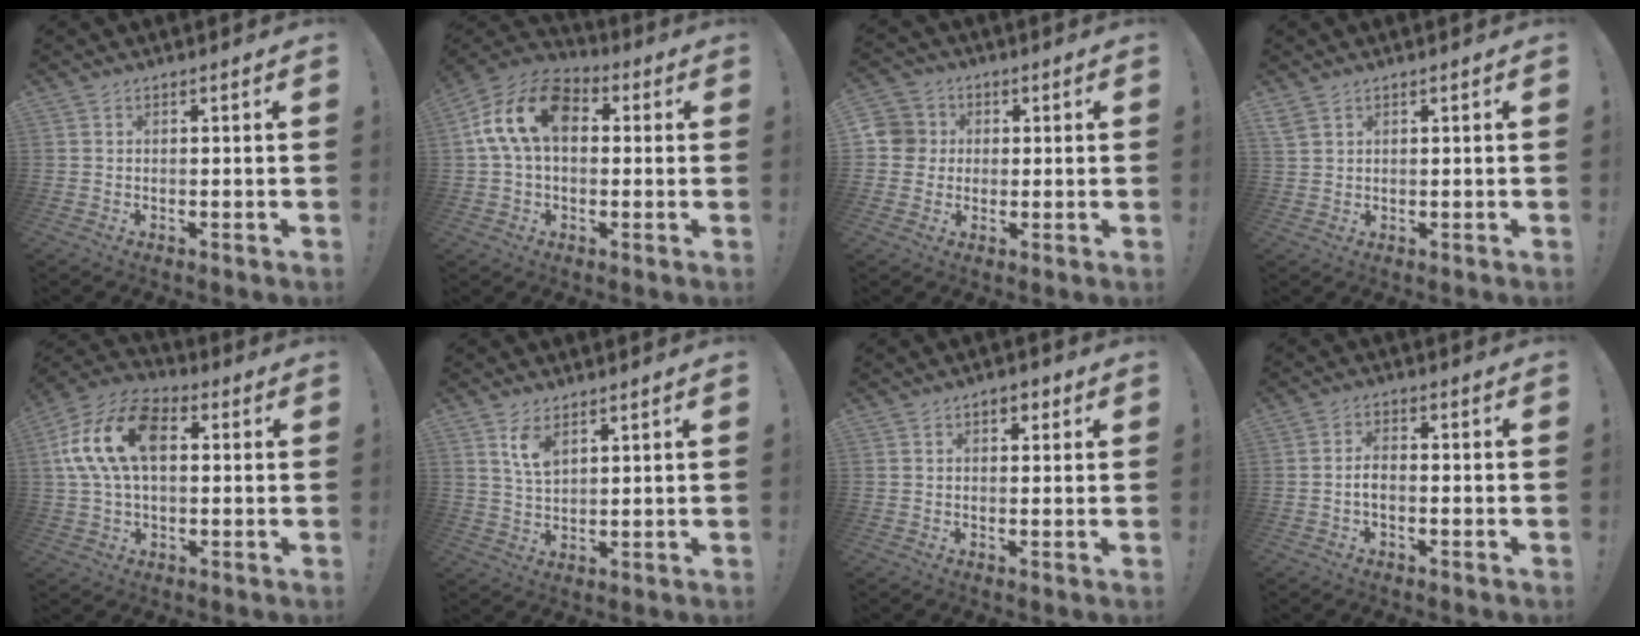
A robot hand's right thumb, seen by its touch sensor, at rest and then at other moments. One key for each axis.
{"total": 16.4, "fx": 3.7, "fy": 10.5, "fz": 12.1, "tx": -0.221, "ty": 0.014, "tz": 0.066}
{"total": 7.0, "fx": 0.4, "fy": 6.9, "fz": 1.4, "tx": -0.022, "ty": 0.012, "tz": 0.010}
{"total": 2.8, "fx": 2.0, "fy": 1.5, "fz": 1.3, "tx": -0.019, "ty": -0.006, "tz": 0.038}
{"total": 17.7, "fx": 3.7, "fy": 11.2, "fz": 13.2, "tx": -0.261, "ty": 0.012, "tz": 0.065}
{"total": 6.3, "fx": 3.9, "fy": 3.1, "fz": 3.9, "tx": -0.068, "ty": -0.017, "tz": 0.069}
{"total": 3.1, "fx": 1.2, "fy": 2.0, "fz": 2.0, "tx": -0.025, "ty": 0.002, "tz": 0.018}
{"total": 3.3, "fx": -0.6, "fy": 1.7, "fz": 2.7, "tx": -0.054, "ty": 0.004, "tz": -0.013}